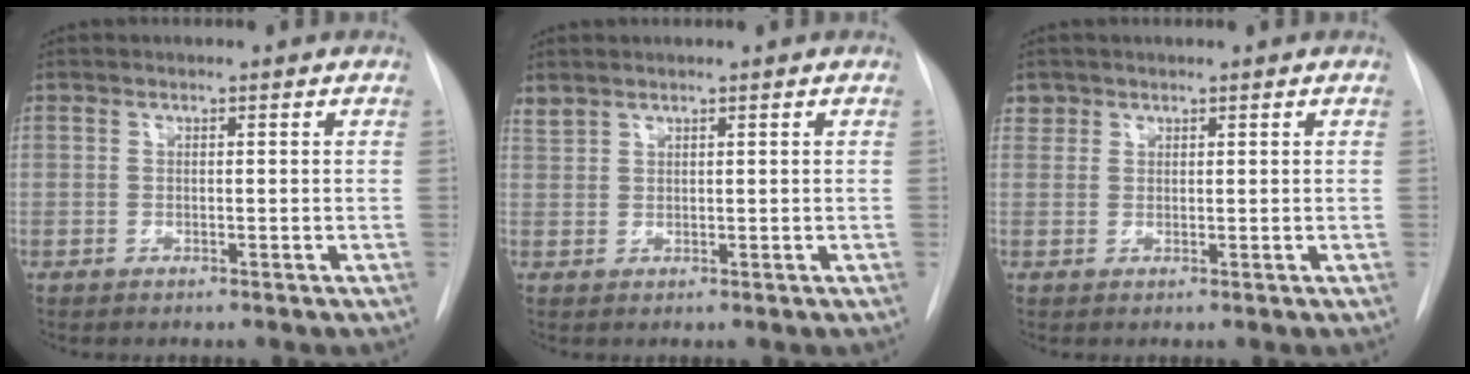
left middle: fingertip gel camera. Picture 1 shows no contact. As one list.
[{"total": 1.3, "force": [1.3, 0.2, 0.1], "torque": [-0.010, 0.011, 0.033]}, {"total": 1.7, "force": [1.4, 1.0, -0.3], "torque": [0.011, 0.008, 0.022]}]